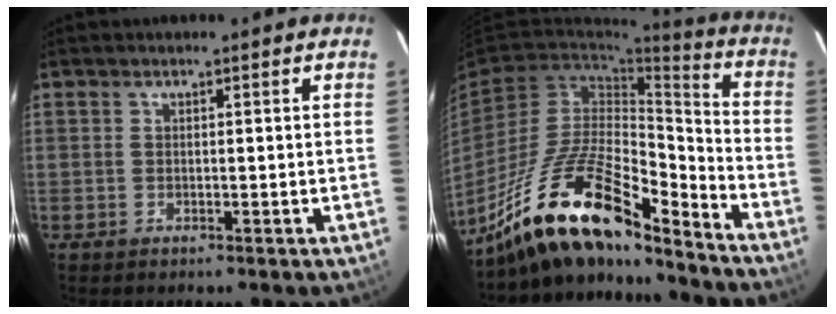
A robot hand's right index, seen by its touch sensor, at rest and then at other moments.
{"total": 20.1, "force": [-15.4, 5.6, 11.7], "torque": [-0.222, -0.005, -0.275]}